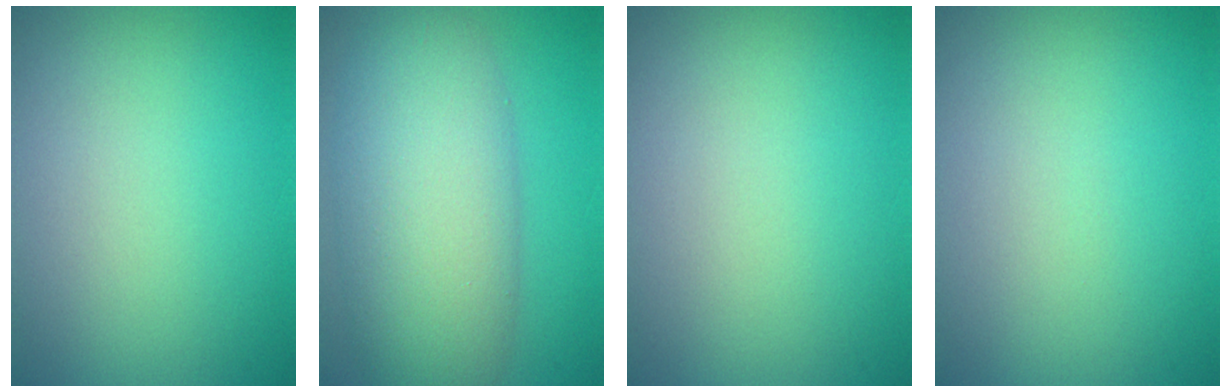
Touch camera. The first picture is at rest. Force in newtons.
{"total": 9.0, "press": 9.0, "slide": 0.3}
{"total": 0.0}
{"total": 0.0}